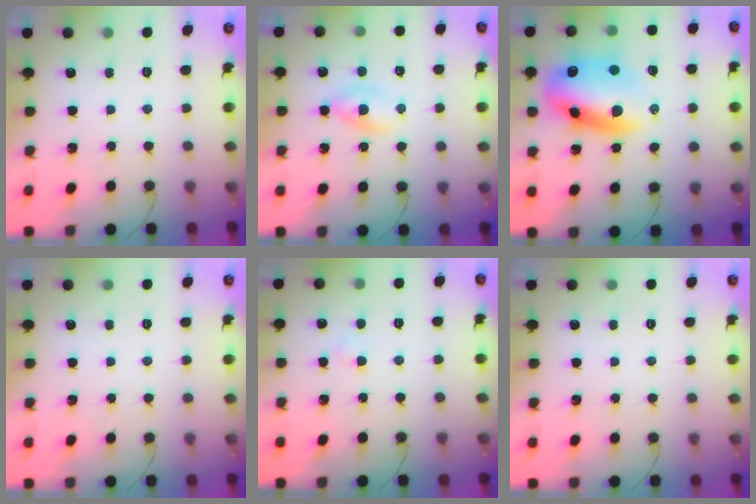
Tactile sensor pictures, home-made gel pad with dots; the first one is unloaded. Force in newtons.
{"total": 3.2, "press": 3.0, "slide": 1.3}
{"total": 15.3, "press": 14.9, "slide": 3.7}
{"total": 0.0}
{"total": 1.2, "press": 1.0, "slide": 0.6}
{"total": 0.0}